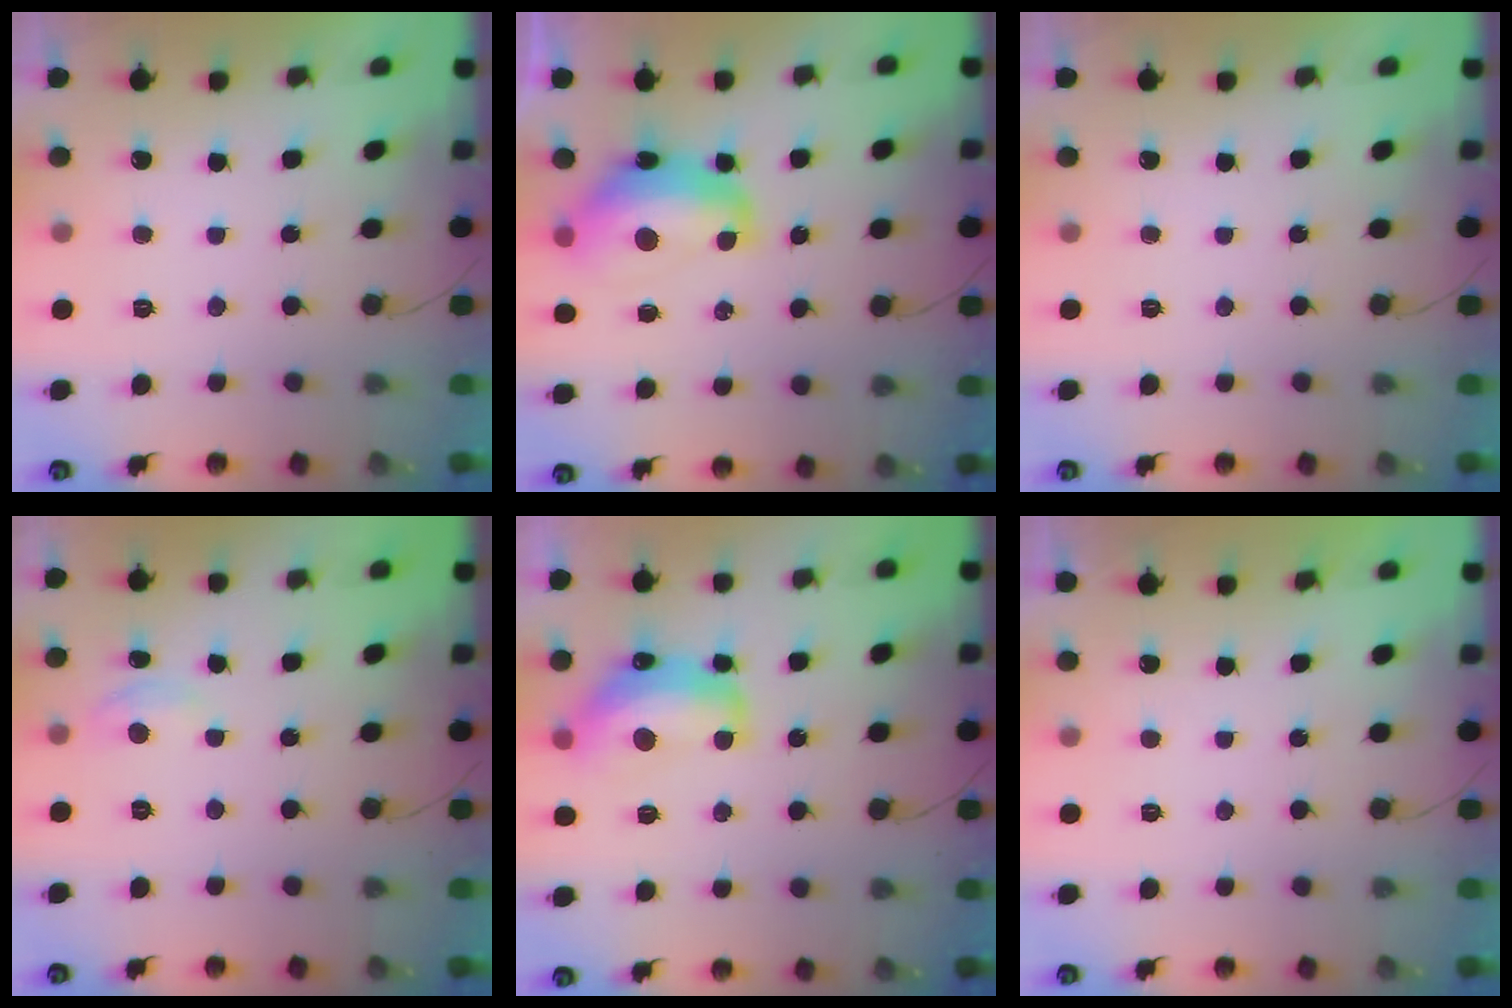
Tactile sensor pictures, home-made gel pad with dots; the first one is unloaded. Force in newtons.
{"total": 12.9, "press": 12.8, "slide": 1.1}
{"total": 0.0}
{"total": 4.5, "press": 4.5, "slide": 0.6}
{"total": 13.8, "press": 13.8, "slide": 1.0}
{"total": 0.0}